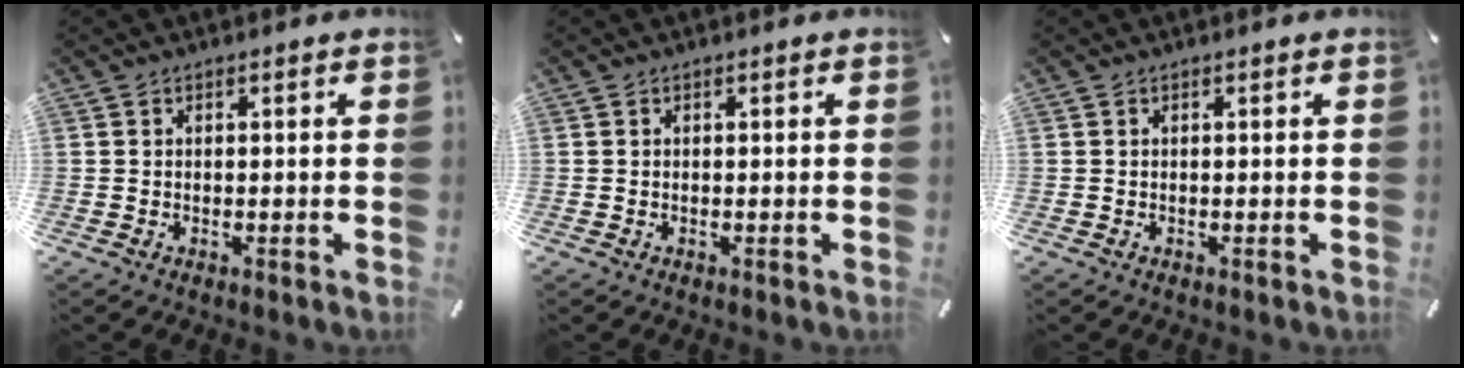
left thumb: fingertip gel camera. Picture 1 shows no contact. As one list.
[{"total": 0.0}, {"total": 0.0}]